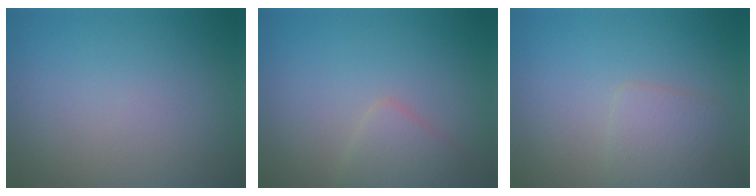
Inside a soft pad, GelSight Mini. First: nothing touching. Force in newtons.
{"total": 2.3, "press": 2.3, "slide": 0.1}
{"total": 2.1, "press": 2.1, "slide": 0.1}